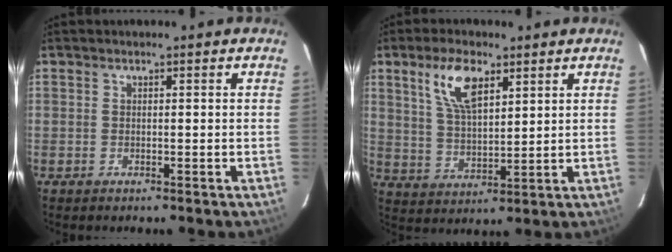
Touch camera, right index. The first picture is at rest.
{"total": 9.3, "force": [4.9, 4.0, 6.9], "torque": [-0.134, 0.012, 0.097]}